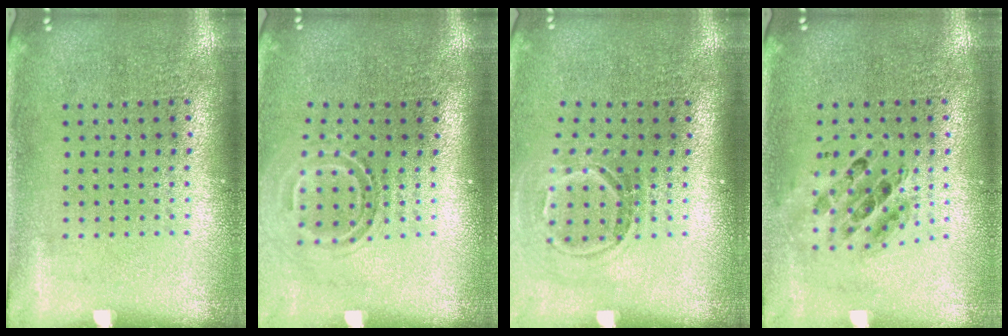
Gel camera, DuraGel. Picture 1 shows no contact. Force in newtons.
{"total": 1.7, "press": 1.1, "slide": 1.3}
{"total": 1.7, "press": 1.2, "slide": 1.2}
{"total": 0.7, "press": 0.7, "slide": 0.1}